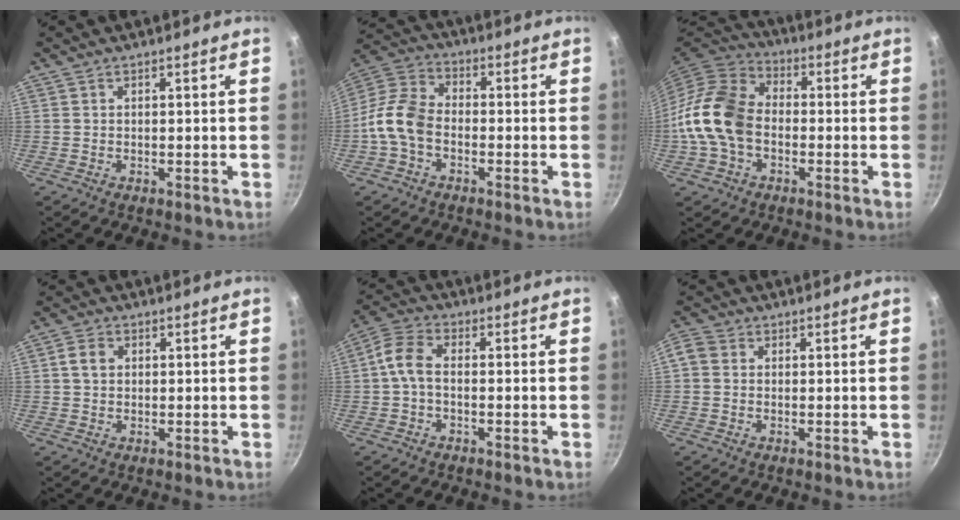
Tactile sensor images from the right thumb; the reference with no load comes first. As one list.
[{"total": 9.2, "force": [-2.9, 6.1, 6.2], "torque": [-0.118, 0.038, -0.077]}, {"total": 14.2, "force": [-2.3, 10.2, 9.6], "torque": [-0.158, 0.033, -0.061]}, {"total": 3.4, "force": [0.6, 2.7, 2.0], "torque": [-0.027, 0.007, 0.009]}, {"total": 5.6, "force": [-0.9, 3.2, 4.5], "torque": [-0.102, 0.026, -0.031]}, {"total": 3.3, "force": [0.3, 2.9, 1.5], "torque": [-0.028, 0.007, -0.009]}]